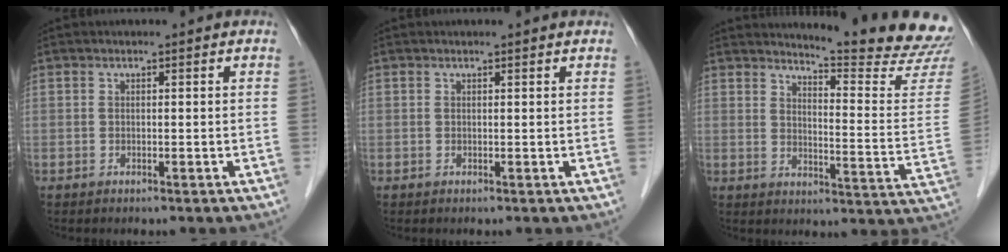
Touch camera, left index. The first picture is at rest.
{"total": 1.1, "force": [1.1, 0.0, 0.2], "torque": [-0.012, 0.006, 0.013]}
{"total": 17.9, "force": [17.3, -0.8, 4.3], "torque": [-0.061, -0.139, 0.195]}